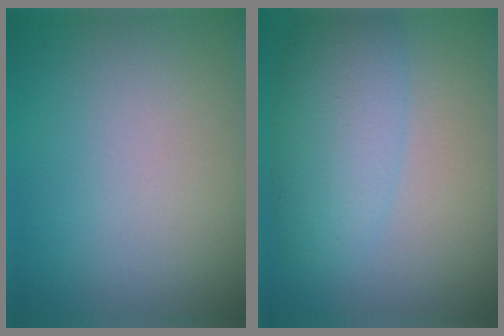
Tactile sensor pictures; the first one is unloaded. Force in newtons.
{"total": 6.9, "press": 6.9, "slide": 0.2}